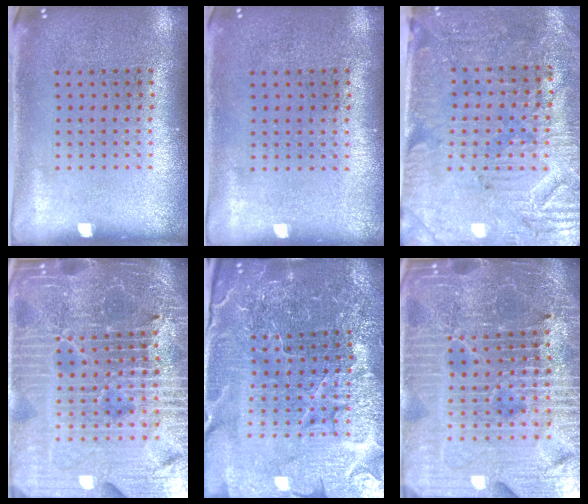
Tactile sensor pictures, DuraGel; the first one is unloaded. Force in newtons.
{"total": 0.0}
{"total": 3.3, "press": 3.0, "slide": 1.3}
{"total": 7.2, "press": 6.2, "slide": 3.6}
{"total": 5.6, "press": 5.2, "slide": 2.1}
{"total": 6.6, "press": 5.8, "slide": 3.0}